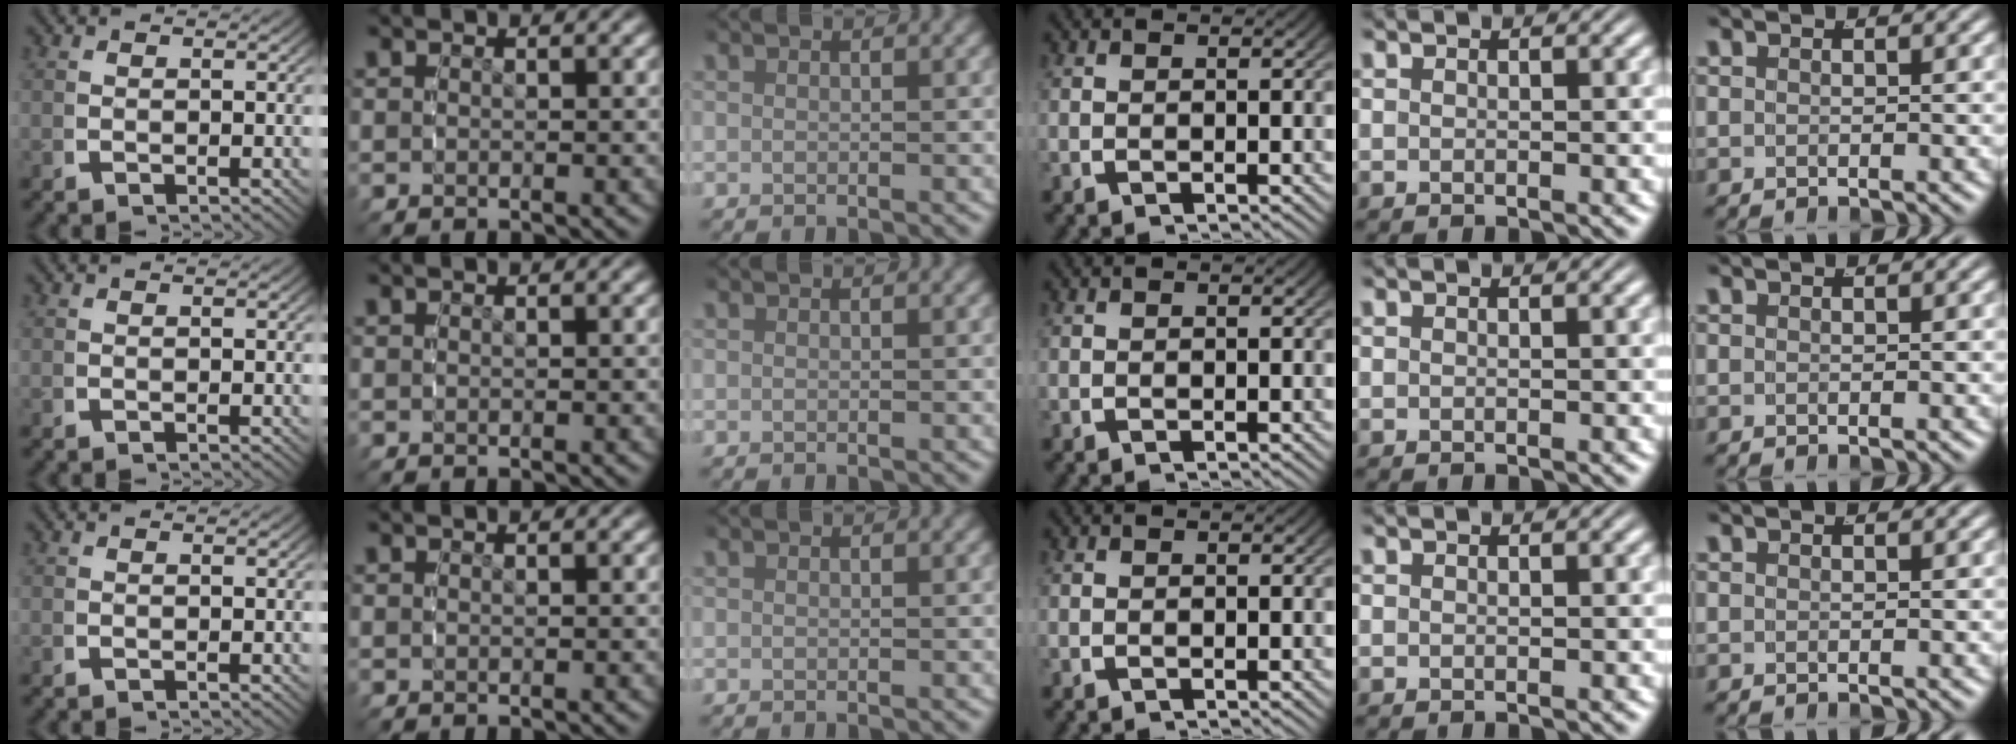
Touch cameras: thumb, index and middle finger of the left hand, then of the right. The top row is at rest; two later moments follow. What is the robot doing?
{"motion": "reach", "object": "stress ball aka squeeze ball"}